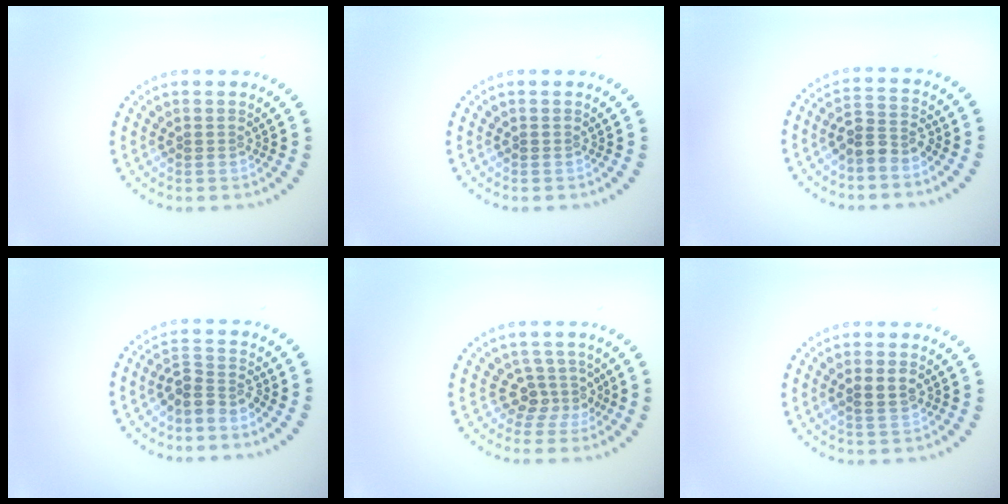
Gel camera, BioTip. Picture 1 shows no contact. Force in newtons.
{"total": 0.0}
{"total": 2.7, "press": 2.4, "slide": 1.2}
{"total": 2.7, "press": 2.0, "slide": 1.8}
{"total": 2.7, "press": 2.0, "slide": 1.8}
{"total": 1.9, "press": 1.8, "slide": 0.3}